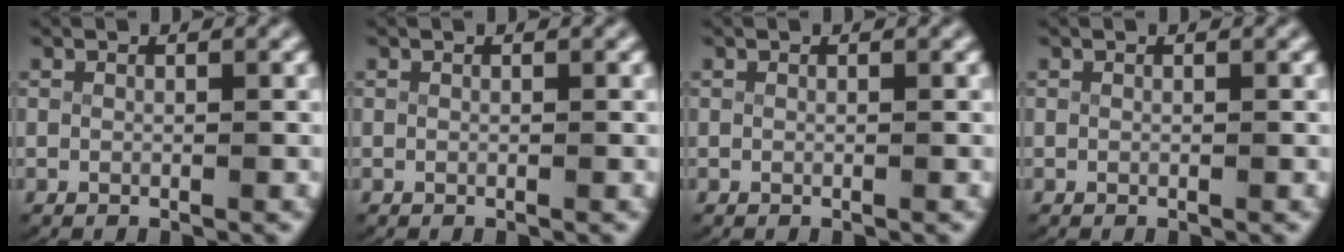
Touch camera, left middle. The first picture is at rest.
{"total": 0.0}
{"total": 0.0}
{"total": 0.0}